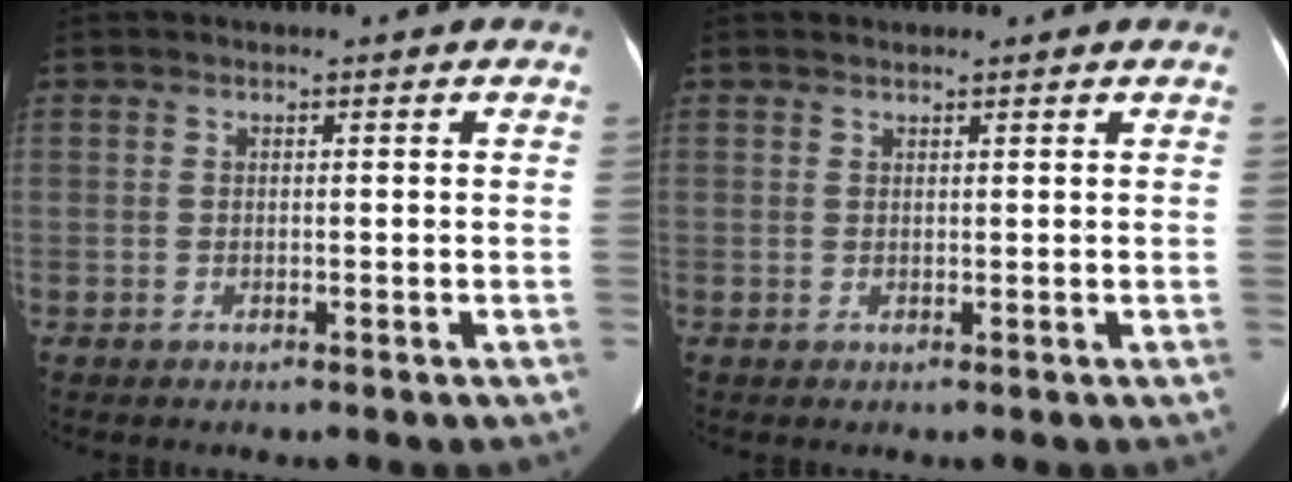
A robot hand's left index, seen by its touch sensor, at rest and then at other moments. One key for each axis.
{"total": 1.7, "fx": 1.6, "fy": 0.2, "fz": 0.6, "tx": -0.010, "ty": 0.018, "tz": 0.025}